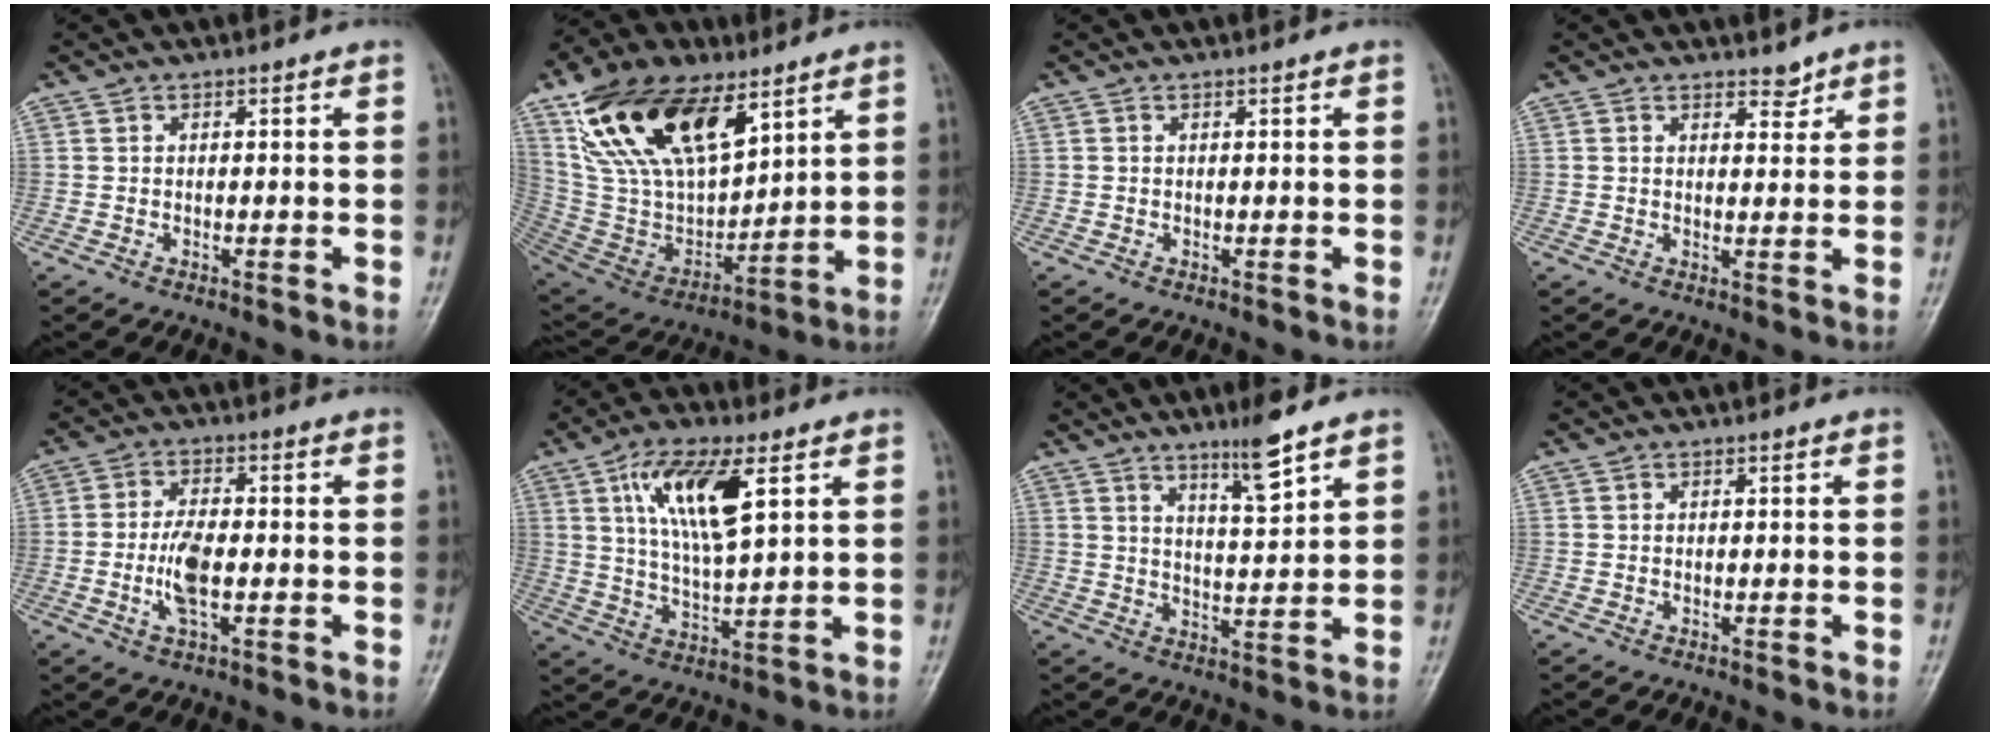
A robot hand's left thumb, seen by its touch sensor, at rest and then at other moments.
{"total": 24.6, "force": [13.0, 12.9, 16.4], "torque": [-0.287, -0.040, 0.251]}
{"total": 0.0}
{"total": 2.3, "force": [2.0, 1.0, 0.6], "torque": [0.008, -0.016, 0.029]}
{"total": 6.8, "force": [-1.4, 3.0, 6.0], "torque": [-0.123, 0.006, -0.026]}
{"total": 13.0, "force": [5.1, 4.6, 11.0], "torque": [-0.198, -0.018, 0.097]}
{"total": 7.2, "force": [5.2, 0.8, 4.9], "torque": [-0.076, -0.040, 0.090]}
{"total": 0.0}